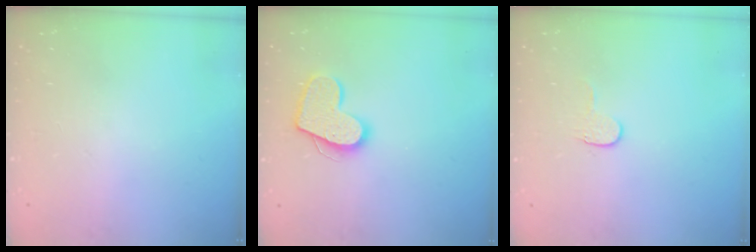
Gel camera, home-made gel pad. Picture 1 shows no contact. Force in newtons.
{"total": 13.5, "press": 13.5, "slide": 0.9}
{"total": 3.6, "press": 3.6, "slide": 0.3}